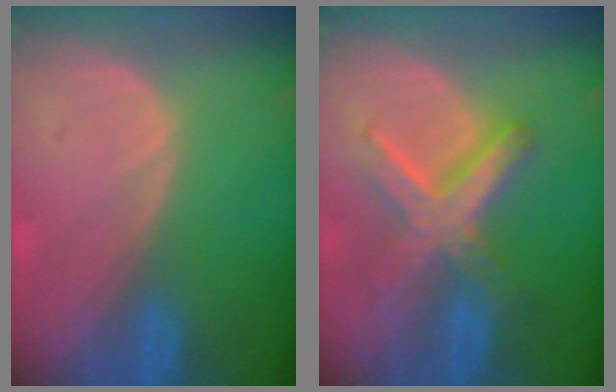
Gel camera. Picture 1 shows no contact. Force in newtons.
{"total": 7.7, "press": 7.7, "slide": 0.7}